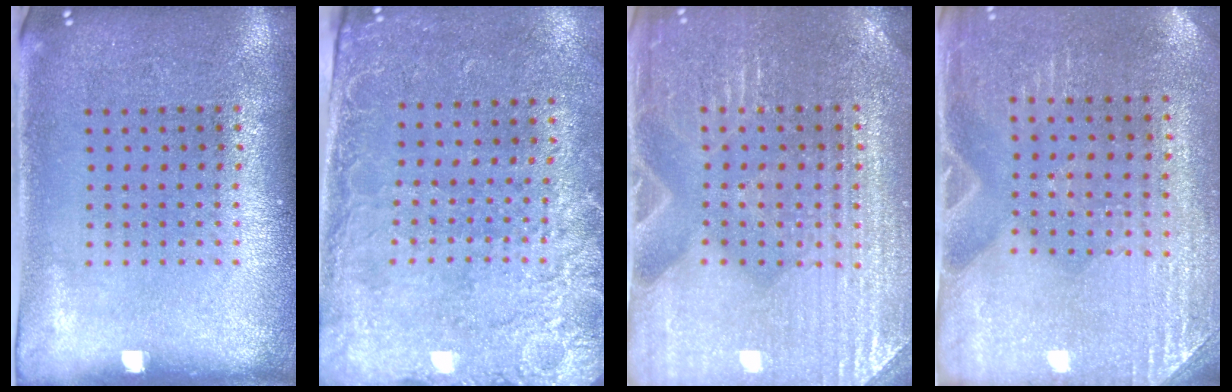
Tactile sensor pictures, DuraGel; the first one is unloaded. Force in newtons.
{"total": 2.6, "press": 2.2, "slide": 1.4}
{"total": 3.8, "press": 3.7, "slide": 0.8}
{"total": 2.9, "press": 2.8, "slide": 0.9}